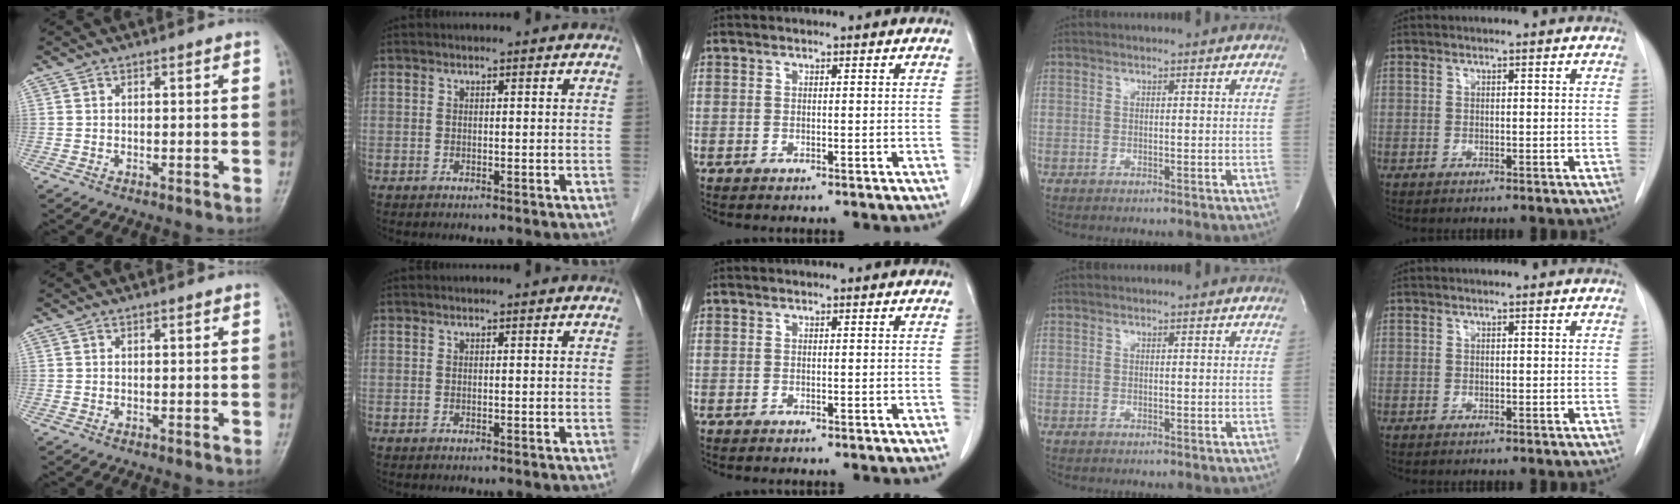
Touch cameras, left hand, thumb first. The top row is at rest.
{}